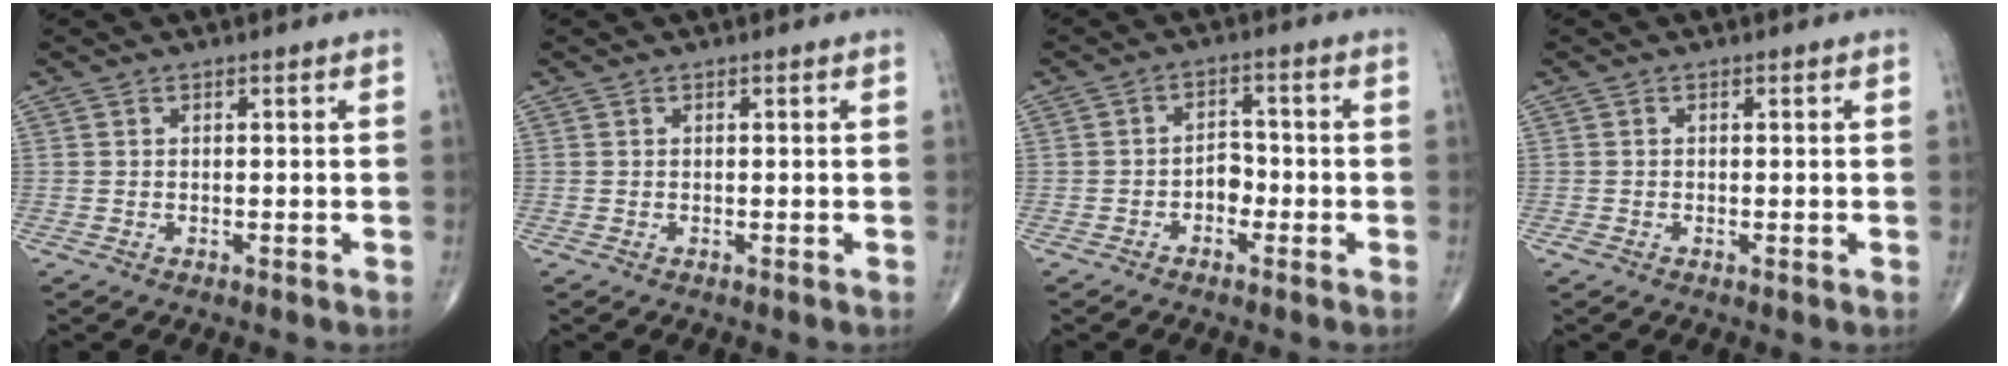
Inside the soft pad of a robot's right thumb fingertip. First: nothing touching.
{"total": 0.0}
{"total": 3.5, "force": [-1.4, 2.4, 2.0], "torque": [-0.012, 0.019, -0.031]}
{"total": 0.7, "force": [-0.3, 0.4, 0.5], "torque": [-0.010, -0.002, -0.007]}